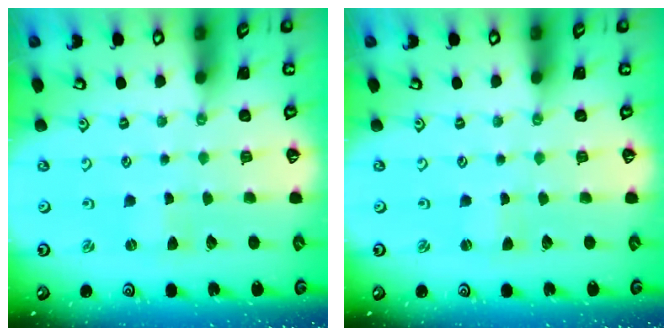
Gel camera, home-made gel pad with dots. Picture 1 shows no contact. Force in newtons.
{"total": 0.5, "press": 0.4, "slide": 0.3}